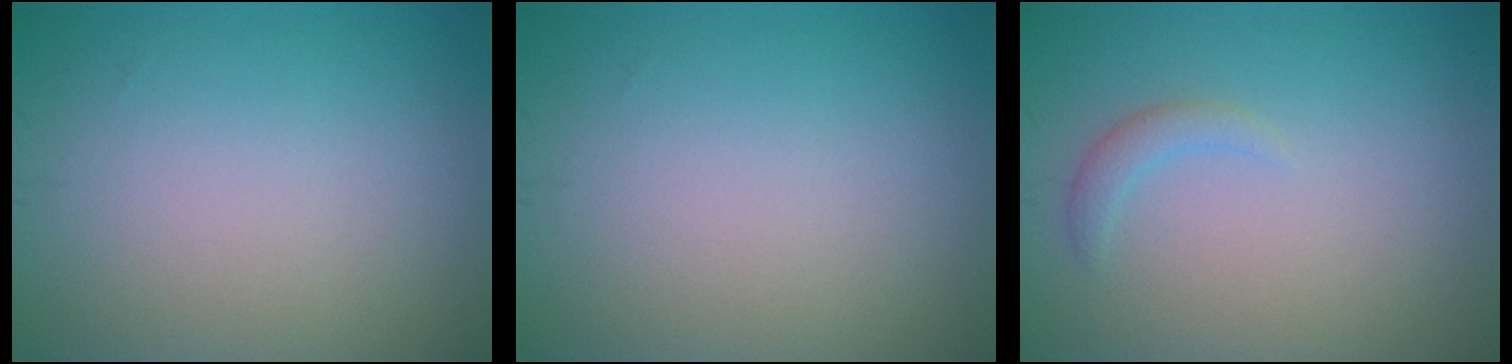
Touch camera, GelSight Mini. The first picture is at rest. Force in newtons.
{"total": 0.0}
{"total": 1.3, "press": 1.3, "slide": 0.1}